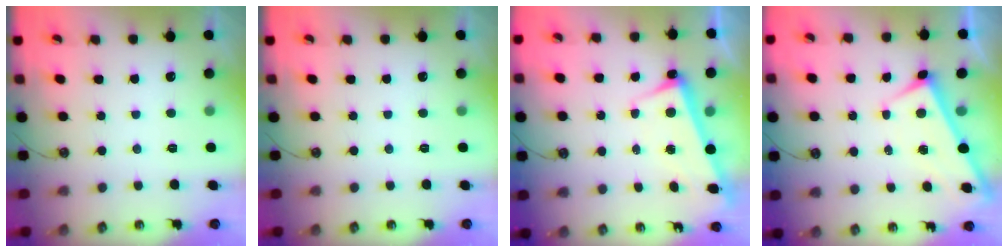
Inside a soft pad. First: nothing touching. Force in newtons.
{"total": 0.0}
{"total": 3.5, "press": 3.4, "slide": 0.9}
{"total": 1.4, "press": 1.3, "slide": 0.3}